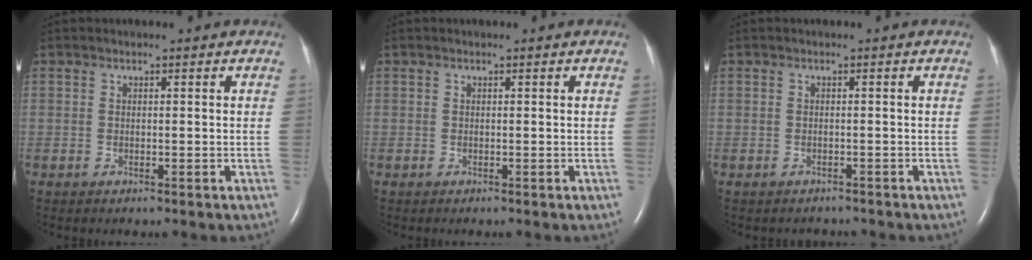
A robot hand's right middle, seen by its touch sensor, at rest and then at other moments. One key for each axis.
{"total": 0.0}
{"total": 1.5, "fx": -1.4, "fy": 0.6, "fz": -0.1, "tx": -0.004, "ty": -0.001, "tz": -0.018}